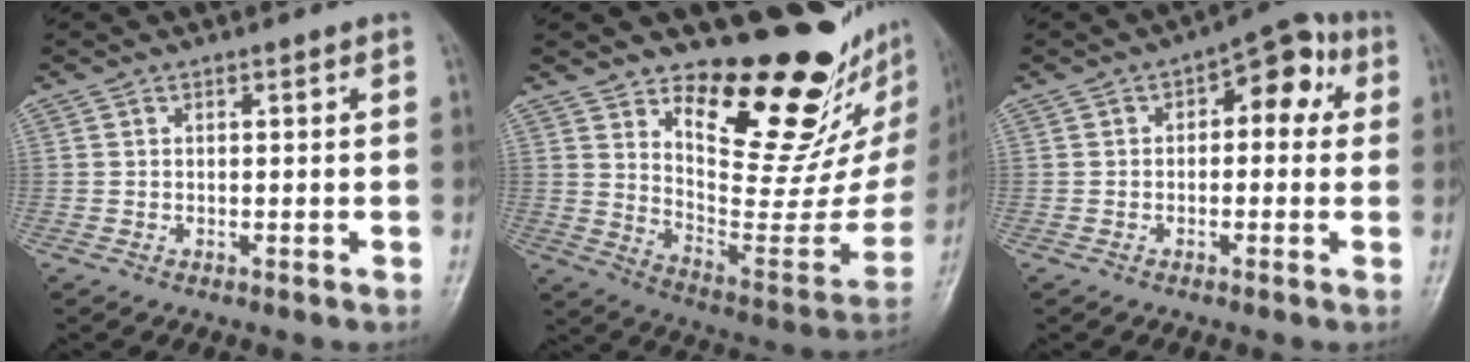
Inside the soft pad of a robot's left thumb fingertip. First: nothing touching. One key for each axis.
{"total": 26.1, "fx": 16.6, "fy": 9.9, "fz": 17.5, "tx": -0.194, "ty": -0.120, "tz": 0.262}
{"total": 8.1, "fx": 1.6, "fy": 4.7, "fz": 6.4, "tx": -0.042, "ty": 0.030, "tz": 0.009}